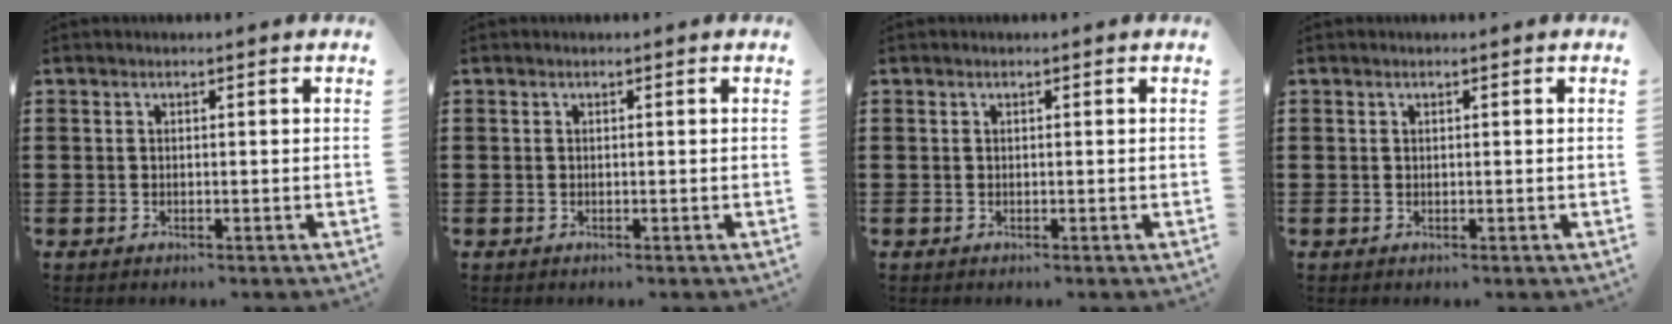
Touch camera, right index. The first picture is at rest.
{"total": 0.0}
{"total": 0.0}
{"total": 0.0}